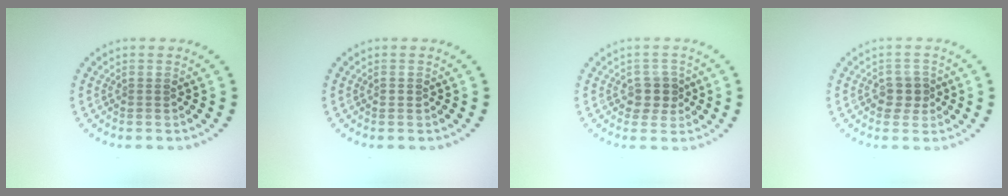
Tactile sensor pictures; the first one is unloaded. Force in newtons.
{"total": 0.6, "press": 0.6, "slide": 0.1}
{"total": 2.3, "press": 2.1, "slide": 1.0}
{"total": 1.8, "press": 1.7, "slide": 0.6}